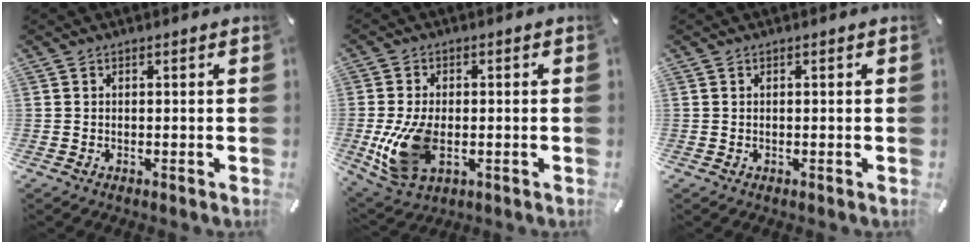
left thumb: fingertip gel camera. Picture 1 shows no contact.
{"total": 12.2, "force": [-1.9, 7.8, 9.2], "torque": [-0.195, -0.007, -0.029]}
{"total": 0.0}